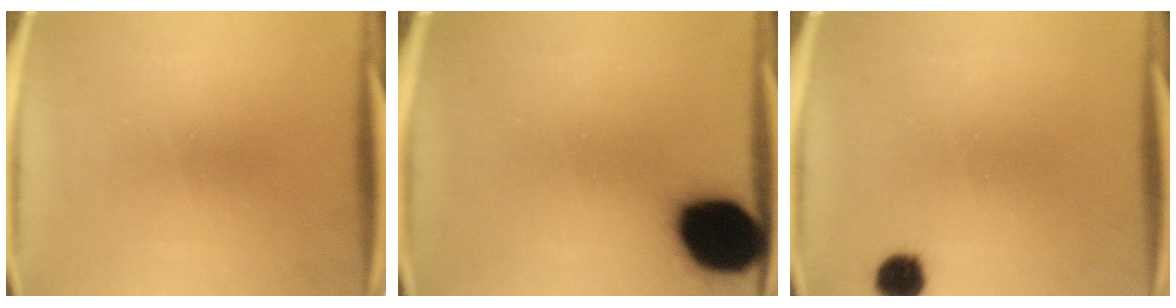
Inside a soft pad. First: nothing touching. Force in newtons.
{"total": 18.8}
{"total": 4.2}